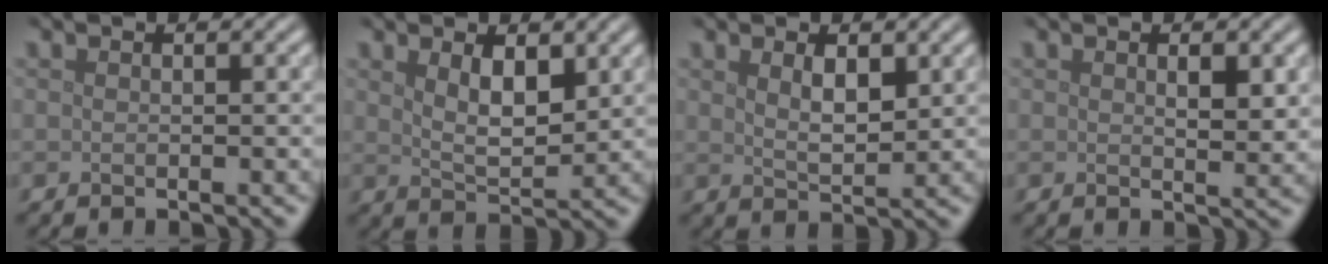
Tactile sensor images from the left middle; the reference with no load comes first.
{"total": 3.4, "force": [1.6, 1.4, 2.7], "torque": [-0.051, -0.006, 0.032]}
{"total": 2.4, "force": [1.2, 0.9, 1.9], "torque": [-0.036, -0.005, 0.024]}
{"total": 2.0, "force": [0.7, 0.7, 1.8], "torque": [-0.027, -0.007, 0.014]}